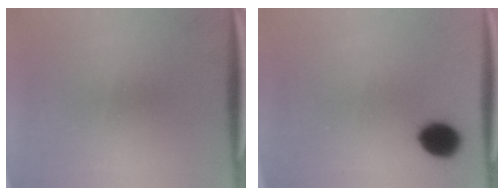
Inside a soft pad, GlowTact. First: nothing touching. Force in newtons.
{"total": 7.2}